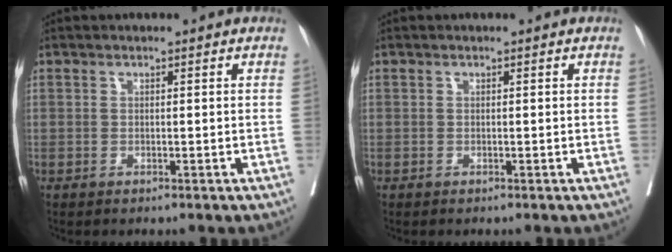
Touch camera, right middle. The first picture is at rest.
{"total": 0.0}